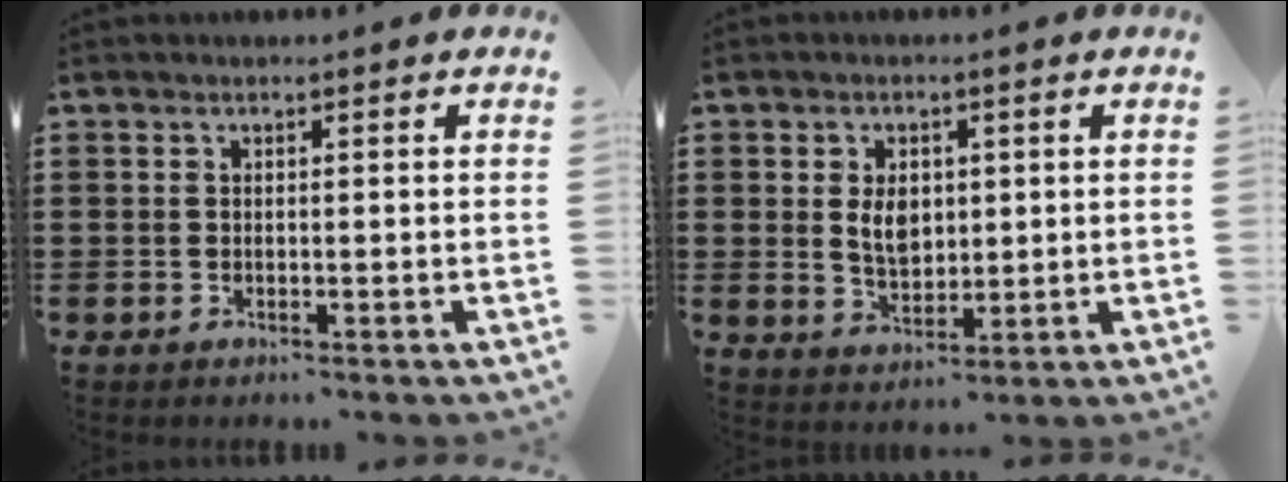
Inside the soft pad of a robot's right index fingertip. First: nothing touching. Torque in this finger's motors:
{"motor_torque": [0.72, -0.36, 0.26, 0.12]}